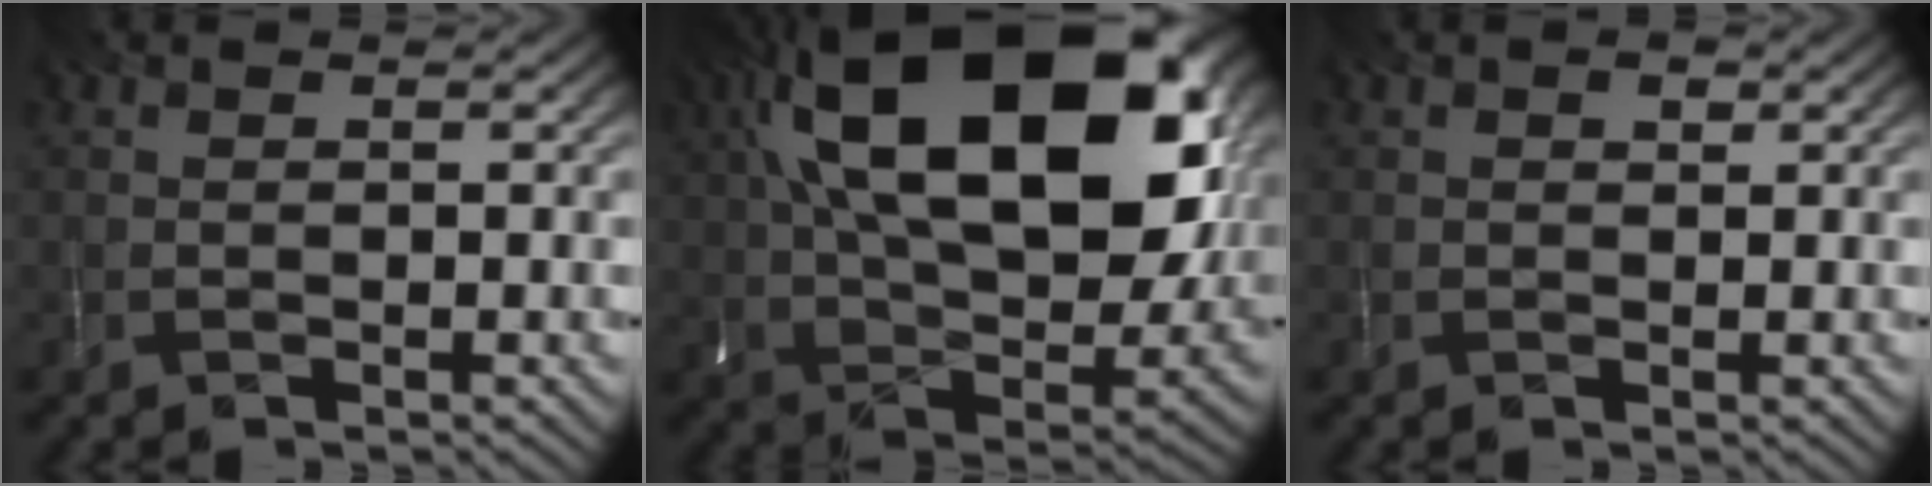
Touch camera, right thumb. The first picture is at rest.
{"total": 23.0, "force": [8.0, 12.8, 17.3], "torque": [-0.341, 0.041, 0.128]}
{"total": 1.2, "force": [0.5, 0.8, 0.7], "torque": [-0.010, 0.000, 0.007]}